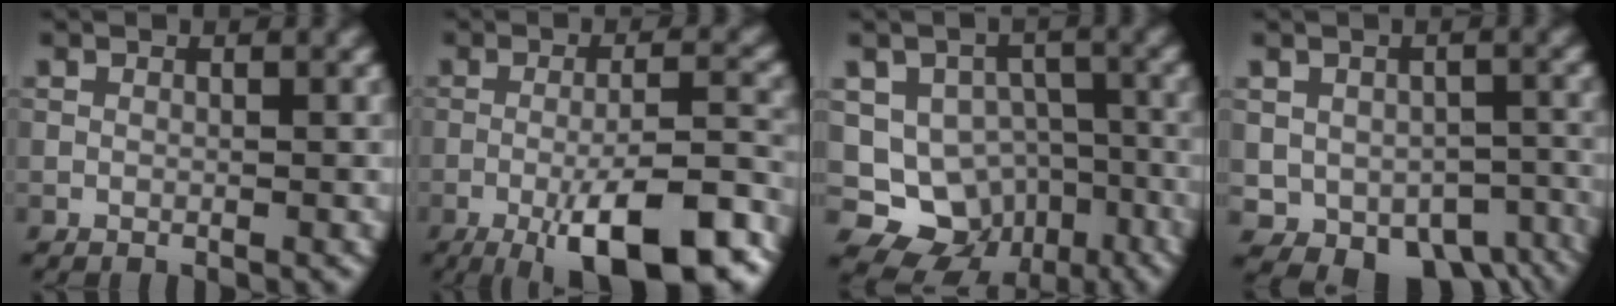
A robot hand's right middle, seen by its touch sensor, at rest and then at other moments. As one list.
[{"total": 11.0, "force": [-5.3, 2.9, 9.2], "torque": [-0.144, -0.008, -0.082]}, {"total": 9.0, "force": [-4.1, 7.1, 3.6], "torque": [-0.042, -0.004, -0.061]}, {"total": 7.4, "force": [-3.3, 5.2, 4.0], "torque": [-0.053, -0.032, -0.029]}]